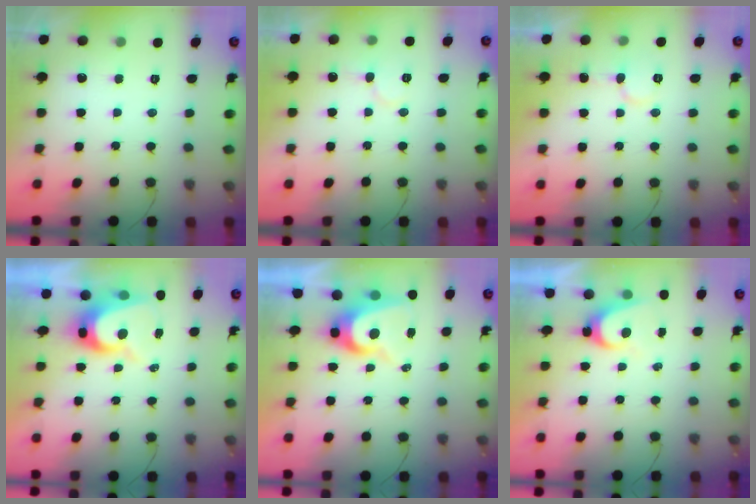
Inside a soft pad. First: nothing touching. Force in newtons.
{"total": 6.8, "press": 6.8, "slide": 0.7}
{"total": 6.7, "press": 6.7, "slide": 0.1}
{"total": 8.0, "press": 8.0, "slide": 0.6}
{"total": 8.5, "press": 8.5, "slide": 0.9}
{"total": 4.4, "press": 4.4, "slide": 0.6}